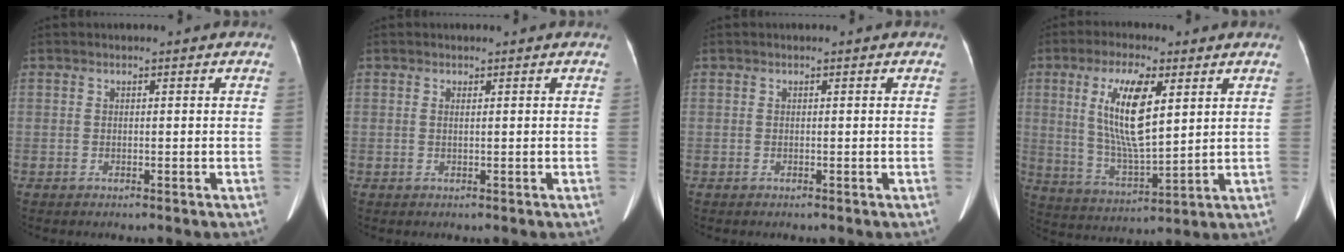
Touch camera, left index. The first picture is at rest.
{"total": 0.5, "force": [0.2, 0.1, 0.5], "torque": [-0.011, 0.002, 0.006]}
{"total": 0.0}
{"total": 12.1, "force": [4.0, 2.9, 11.0], "torque": [-0.224, -0.001, 0.077]}